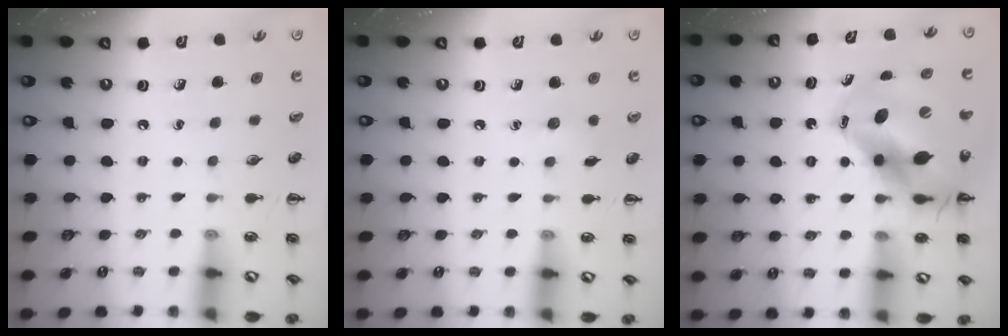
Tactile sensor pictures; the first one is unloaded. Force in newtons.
{"total": 4.4, "press": 4.2, "slide": 1.2}
{"total": 14.5, "press": 13.9, "slide": 4.0}